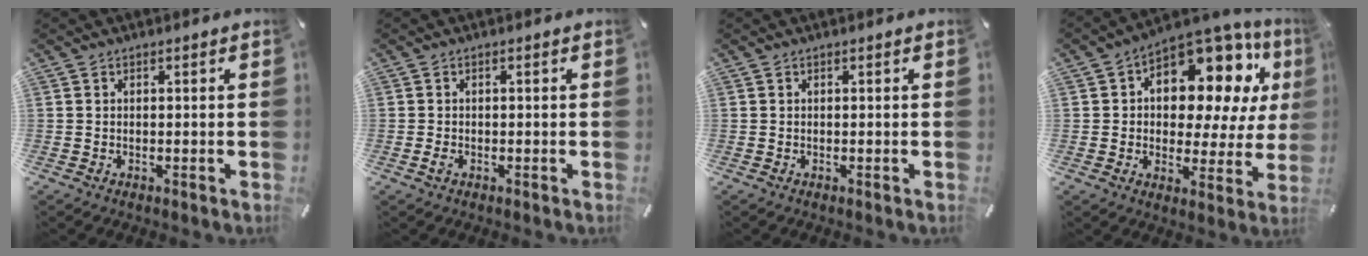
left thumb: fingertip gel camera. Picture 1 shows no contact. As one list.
[{"total": 1.4, "force": [-0.5, 0.7, 1.1], "torque": [-0.019, 0.001, -0.010]}, {"total": 0.0}, {"total": 13.4, "force": [6.8, 8.4, 7.8], "torque": [-0.111, -0.068, 0.119]}]